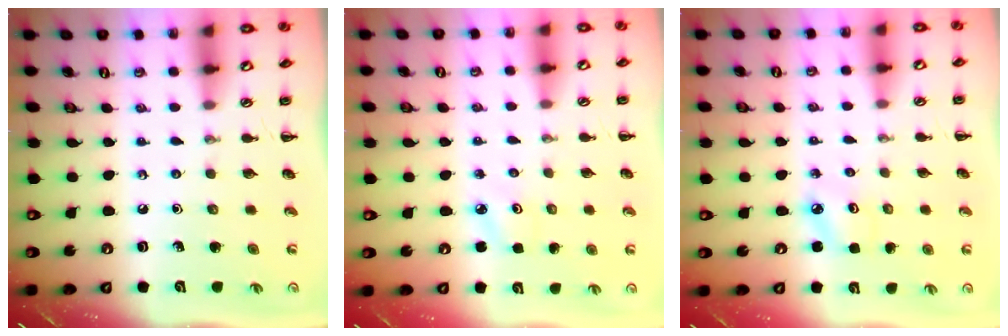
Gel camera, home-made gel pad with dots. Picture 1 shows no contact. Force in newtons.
{"total": 2.7, "press": 2.6, "slide": 0.8}
{"total": 2.8, "press": 2.7, "slide": 0.6}